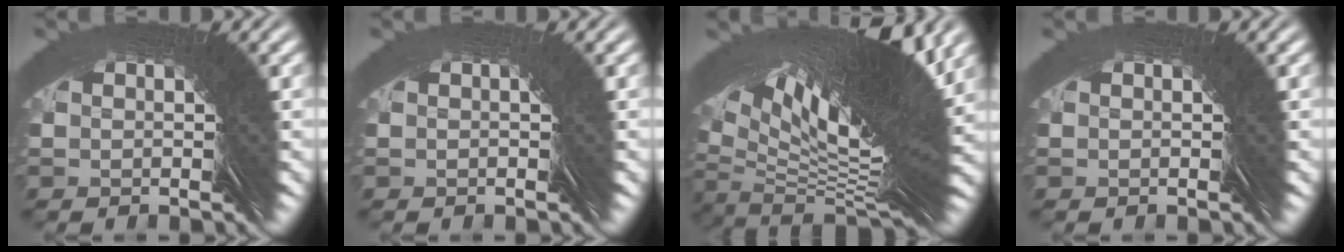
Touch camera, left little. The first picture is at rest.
{"total": 0.6, "force": [-0.3, 0.4, -0.2], "torque": [0.001, 0.000, -0.006]}
{"total": 12.0, "force": [3.2, 1.7, 11.4], "torque": [-0.153, 0.035, 0.050]}
{"total": 0.0}